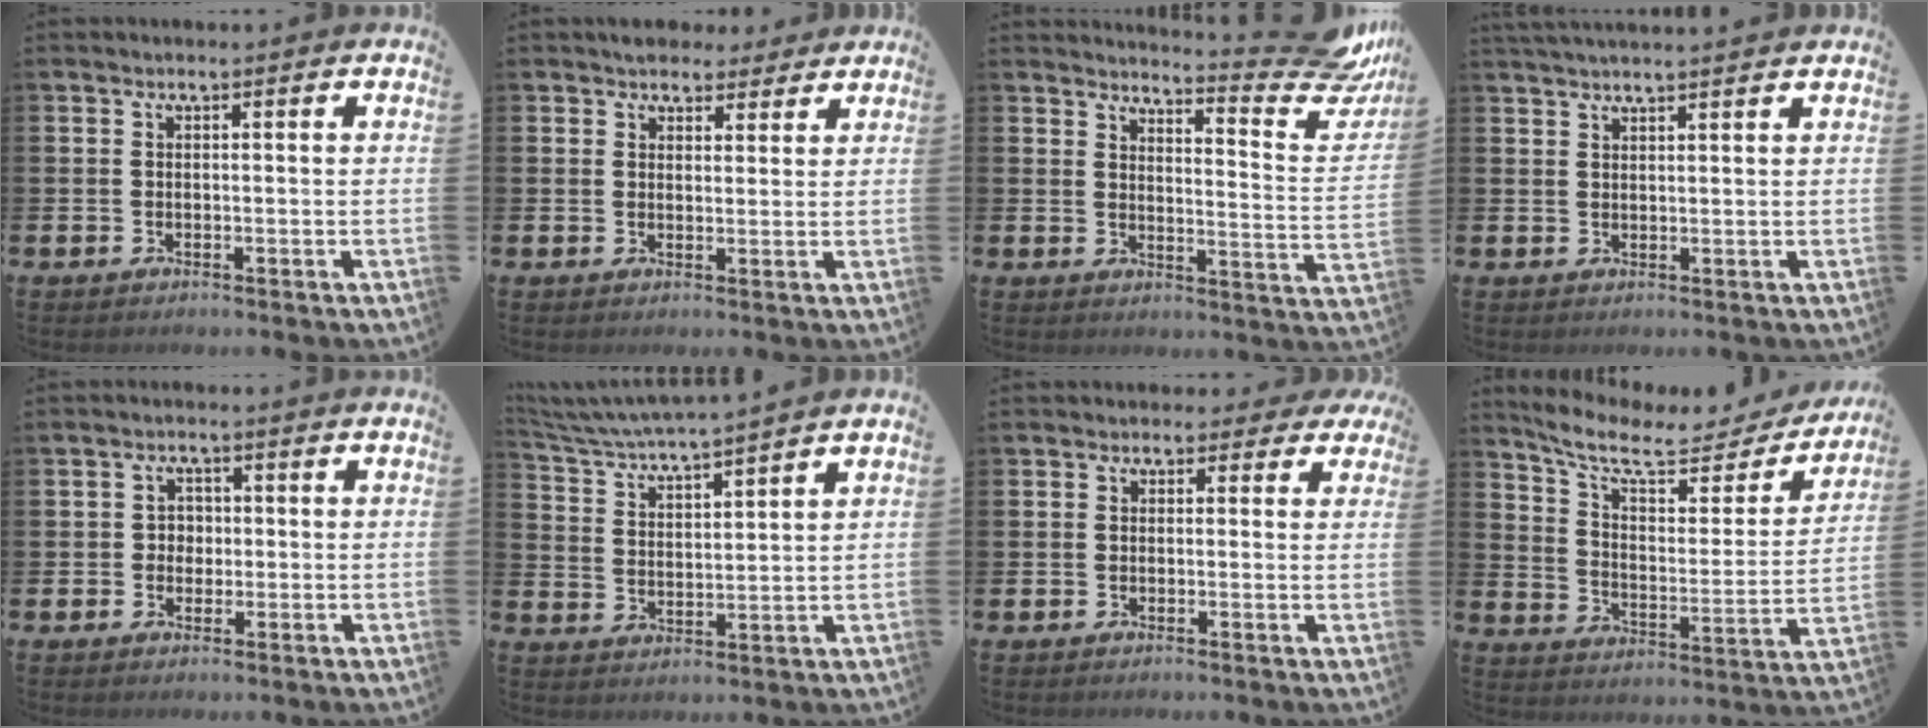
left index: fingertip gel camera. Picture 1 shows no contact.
{"total": 4.1, "force": [3.6, 1.9, -0.3], "torque": [0.014, -0.015, 0.064]}
{"total": 6.2, "force": [5.4, 0.7, 2.9], "torque": [-0.023, -0.067, 0.076]}
{"total": 1.8, "force": [1.8, -0.3, 0.2], "torque": [0.001, -0.007, 0.032]}
{"total": 2.2, "force": [0.0, 2.1, 0.6], "torque": [-0.007, 0.005, -0.006]}
{"total": 5.1, "force": [5.0, -0.5, 0.8], "torque": [-0.039, -0.038, 0.084]}
{"total": 1.4, "force": [0.4, 1.3, 0.2], "torque": [0.004, 0.008, 0.002]}
{"total": 9.5, "force": [7.7, 3.3, 4.3], "torque": [-0.104, -0.050, 0.127]}